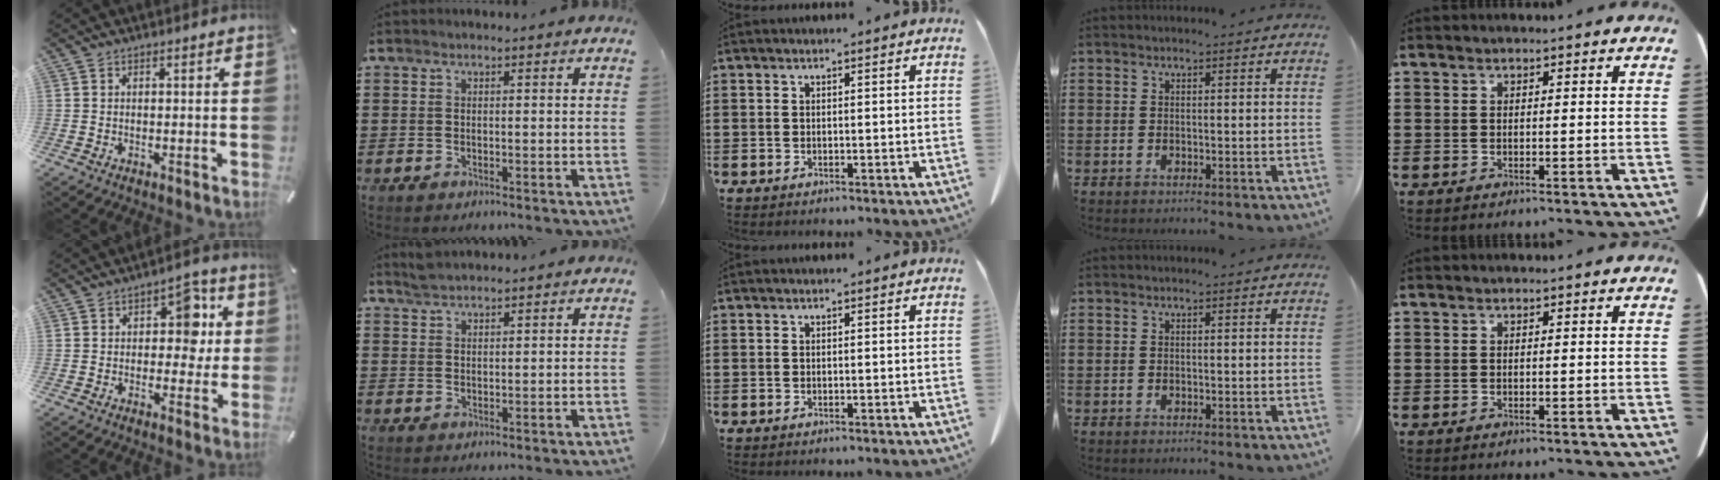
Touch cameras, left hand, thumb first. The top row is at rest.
{"thumb": {"total": 9.1, "force": [1.9, 6.3, 6.3], "torque": [-0.067, -0.003, 0.023]}, "index": {"total": 2.1, "force": [2.0, 0.3, 0.4], "torque": [-0.012, 0.003, 0.040]}}